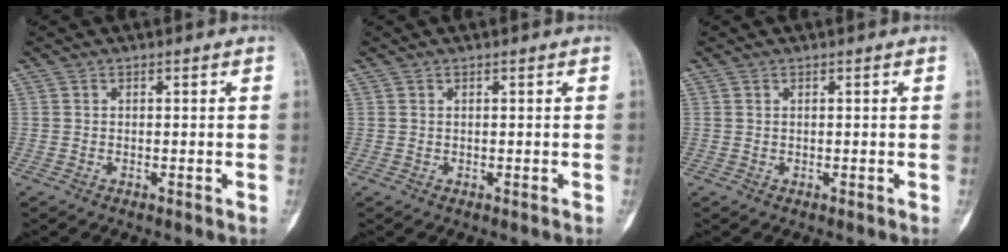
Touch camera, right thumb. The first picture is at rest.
{"total": 0.0}
{"total": 0.0}